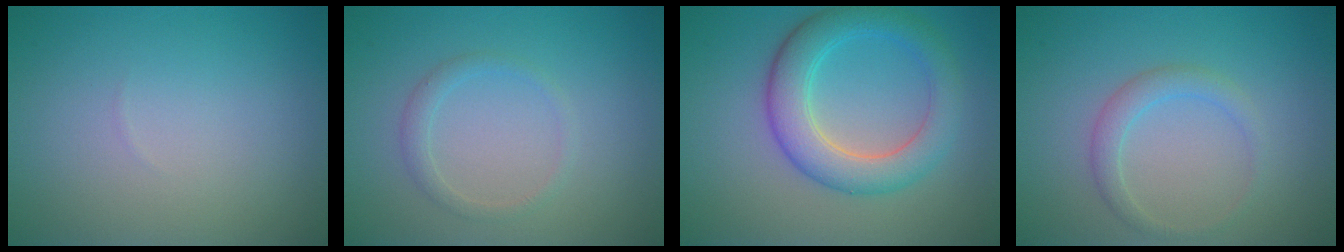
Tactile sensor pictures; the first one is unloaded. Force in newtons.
{"total": 1.3, "press": 1.3, "slide": 0.2}
{"total": 5.4, "press": 5.4, "slide": 0.1}
{"total": 1.8, "press": 1.8, "slide": 0.2}